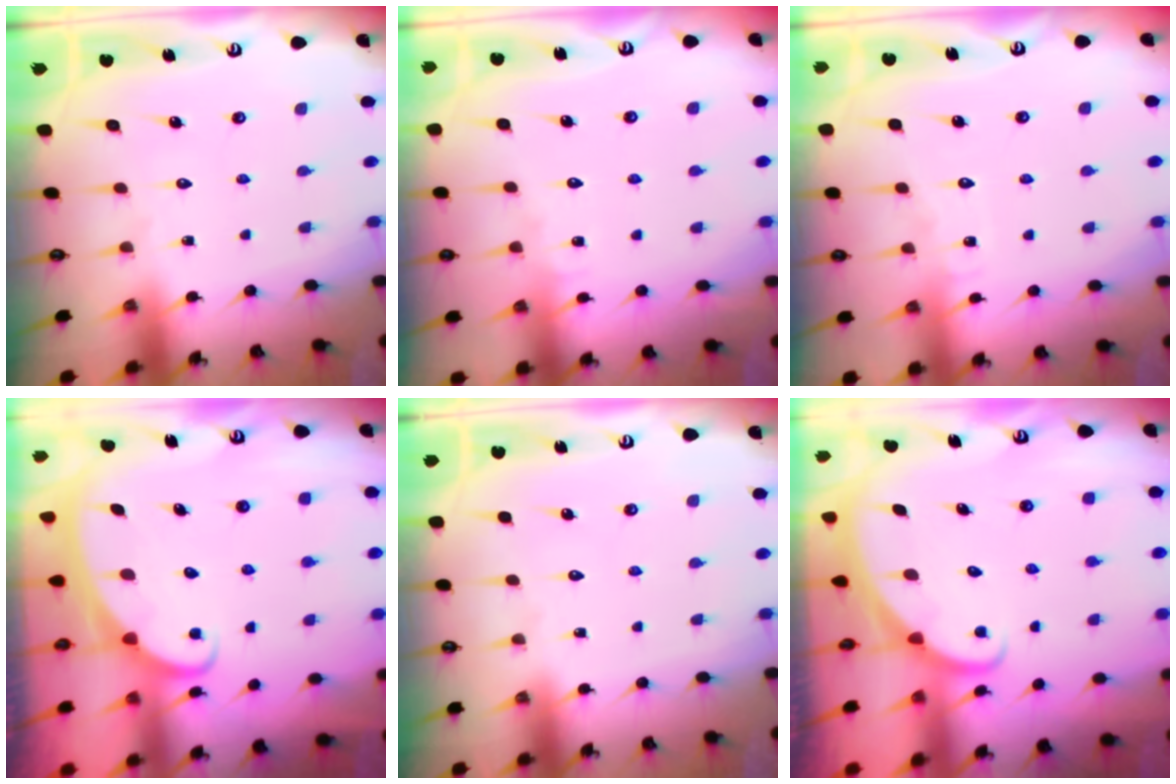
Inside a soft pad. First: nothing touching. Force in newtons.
{"total": 3.6, "press": 3.6, "slide": 0.2}
{"total": 4.5, "press": 4.5, "slide": 0.4}
{"total": 2.5, "press": 2.5, "slide": 0.3}
{"total": 0.0}
{"total": 1.8, "press": 1.8, "slide": 0.1}